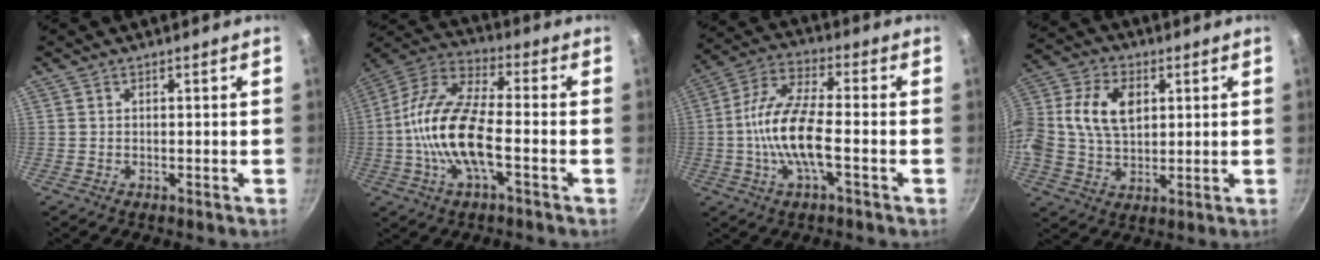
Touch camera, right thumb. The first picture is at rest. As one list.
[{"total": 16.2, "force": [-3.0, 6.1, 14.7], "torque": [-0.282, 0.038, -0.076]}, {"total": 12.6, "force": [-2.4, 4.2, 11.6], "torque": [-0.230, 0.030, -0.061]}, {"total": 15.2, "force": [2.7, 10.7, 10.5], "torque": [-0.214, 0.027, 0.043]}]